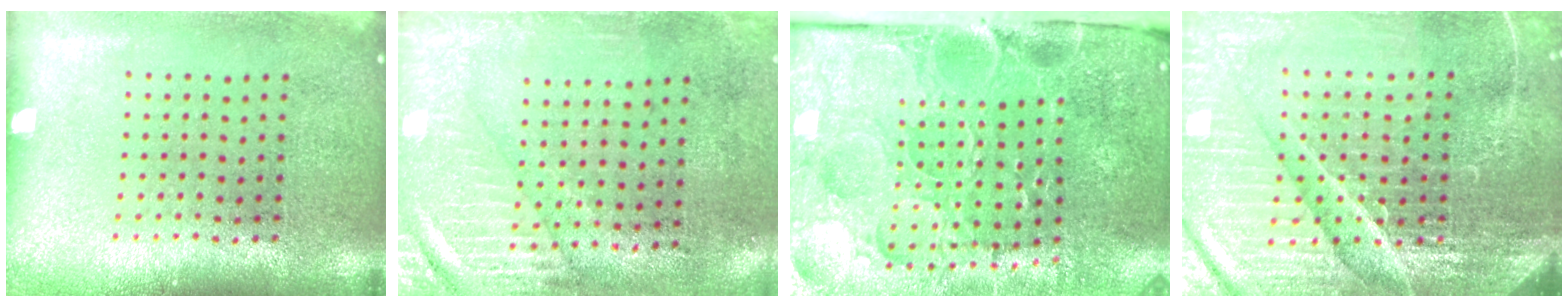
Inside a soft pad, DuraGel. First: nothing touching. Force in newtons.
{"total": 2.9, "press": 2.4, "slide": 1.6}
{"total": 5.4, "press": 4.1, "slide": 3.5}
{"total": 6.2, "press": 5.6, "slide": 2.8}